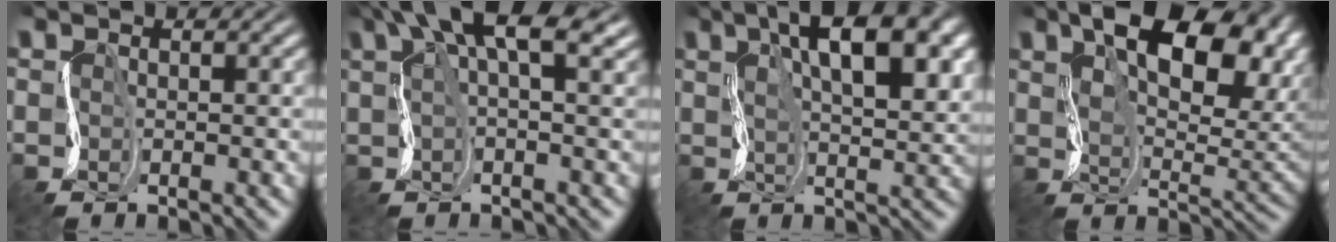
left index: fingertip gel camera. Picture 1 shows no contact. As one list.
[{"total": 7.3, "force": [4.4, 1.9, 5.5], "torque": [-0.094, 0.018, 0.072]}, {"total": 11.2, "force": [4.2, 4.4, 9.4], "torque": [-0.140, 0.013, 0.058]}, {"total": 12.2, "force": [5.0, 5.5, 9.6], "torque": [-0.151, 0.006, 0.080]}]